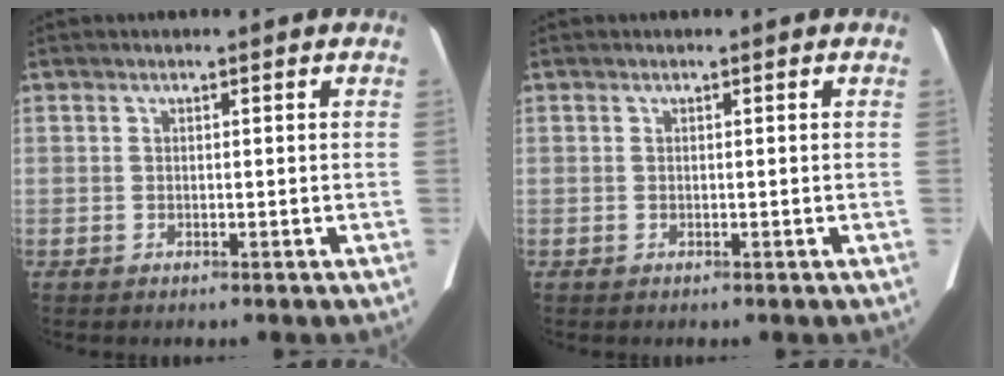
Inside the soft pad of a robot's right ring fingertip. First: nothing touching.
{"total": 0.0}